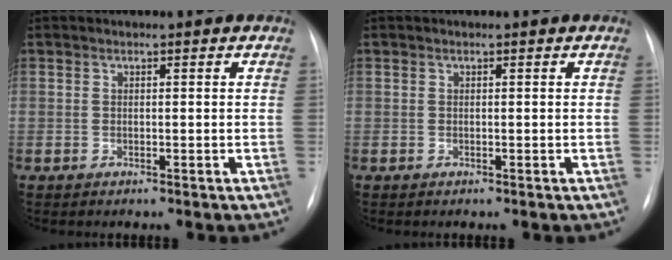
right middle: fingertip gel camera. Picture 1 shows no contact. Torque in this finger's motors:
{"motor_torque": [-0.33, -0.14, -0.02, 0.00]}